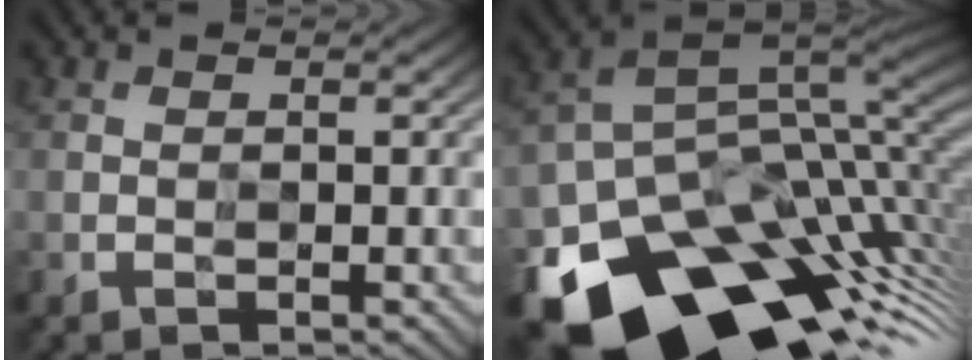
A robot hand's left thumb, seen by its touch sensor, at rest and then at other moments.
{"total": 16.8, "force": [-8.1, 10.6, 10.2], "torque": [-0.190, -0.035, -0.123]}